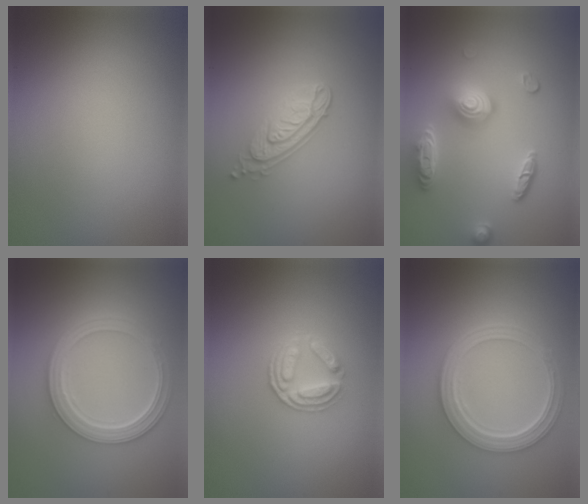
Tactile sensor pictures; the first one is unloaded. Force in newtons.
{"total": 3.3, "press": 2.7, "slide": 1.9}
{"total": 5.2, "press": 3.8, "slide": 3.5}
{"total": 4.9, "press": 3.9, "slide": 3.0}
{"total": 2.9, "press": 2.5, "slide": 1.6}
{"total": 5.6, "press": 4.1, "slide": 3.8}